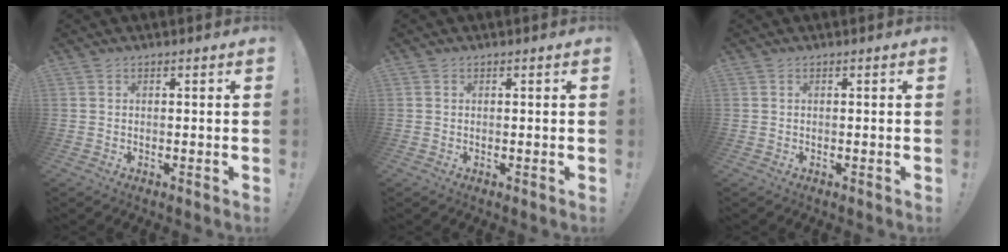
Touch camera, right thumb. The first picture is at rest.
{"total": 0.0}
{"total": 0.0}